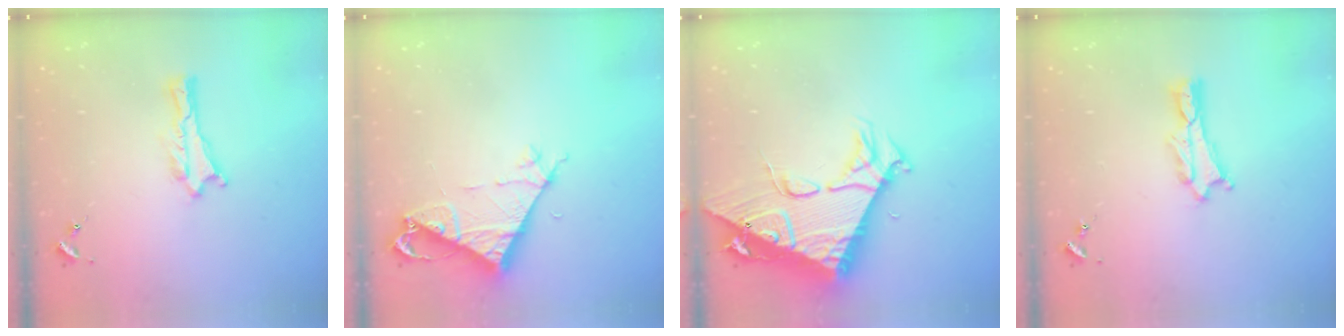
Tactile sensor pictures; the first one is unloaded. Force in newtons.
{"total": 6.9, "press": 6.9, "slide": 0.5}
{"total": 10.8, "press": 10.8, "slide": 0.9}
{"total": 0.8, "press": 0.7, "slide": 0.2}